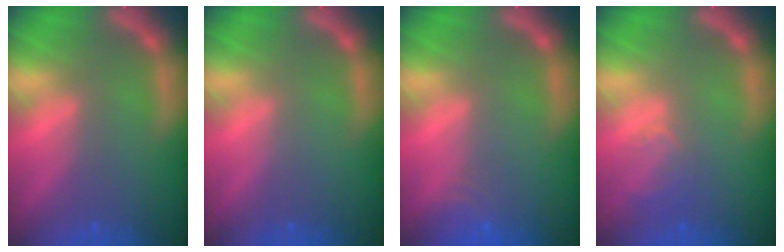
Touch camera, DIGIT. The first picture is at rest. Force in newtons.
{"total": 0.0}
{"total": 2.4}
{"total": 2.5}